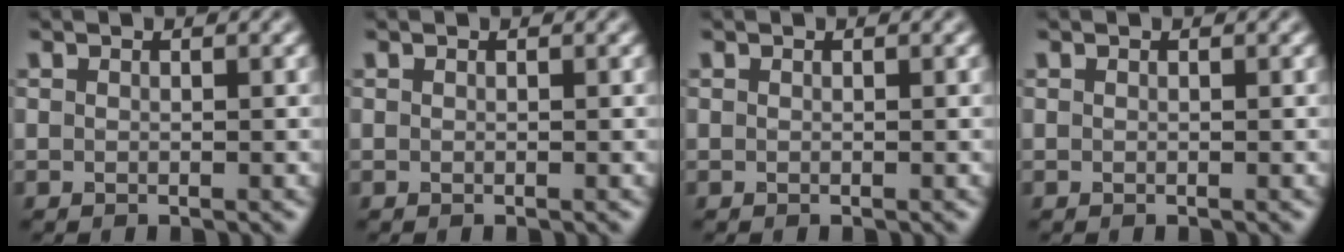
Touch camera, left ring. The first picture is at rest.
{"total": 0.0}
{"total": 0.0}
{"total": 0.0}